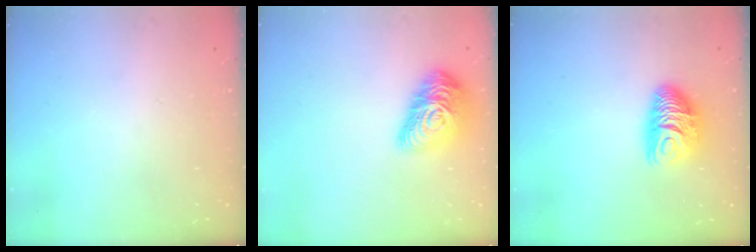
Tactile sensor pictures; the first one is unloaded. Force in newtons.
{"total": 16.7, "press": 16.7, "slide": 0.9}
{"total": 9.6, "press": 9.6, "slide": 0.4}